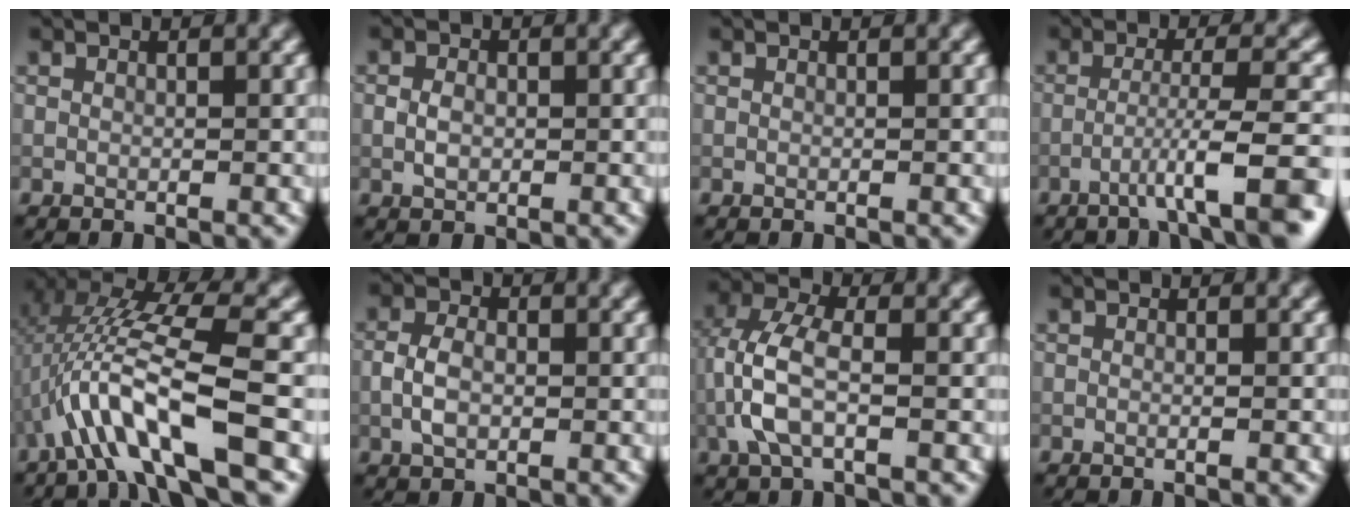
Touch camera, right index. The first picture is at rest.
{"total": 1.7, "force": [-0.2, 1.2, 1.2], "torque": [-0.024, 0.001, -0.005]}
{"total": 0.0}
{"total": 6.1, "force": [-3.1, 0.7, 5.2], "torque": [-0.077, 0.009, -0.056]}
{"total": 8.7, "force": [-2.3, 1.9, 8.2], "torque": [-0.163, 0.020, -0.047]}
{"total": 2.8, "force": [-0.4, 1.7, 2.1], "torque": [-0.046, 0.002, -0.011]}
{"total": 5.1, "force": [-1.1, 2.4, 4.4], "torque": [-0.105, 0.013, -0.029]}
{"total": 0.6, "force": [-0.2, 0.2, 0.6], "torque": [-0.007, -0.005, -0.010]}